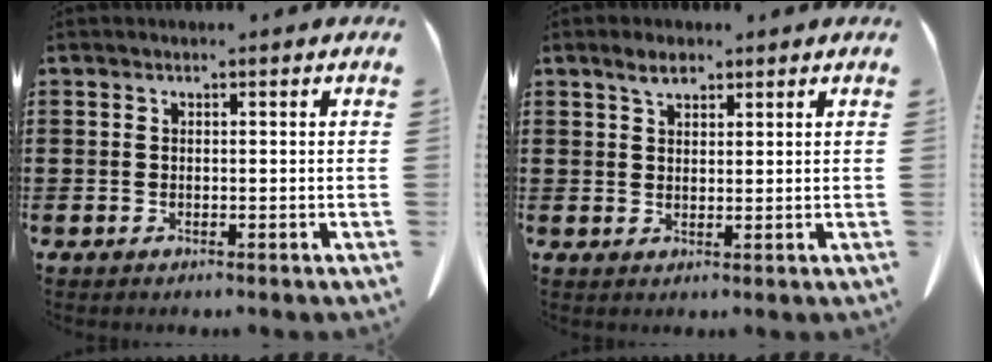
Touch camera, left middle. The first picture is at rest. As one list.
[{"total": 3.0, "force": [2.2, 1.1, 1.7], "torque": [-0.030, -0.001, 0.039]}]